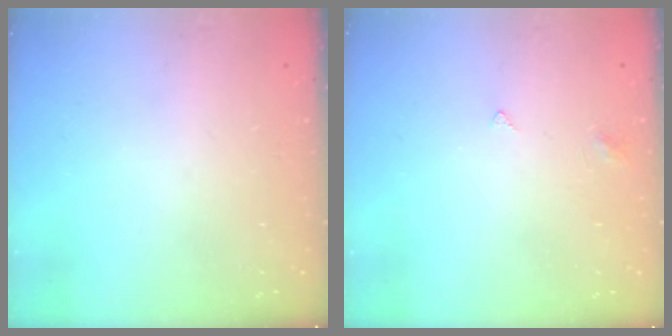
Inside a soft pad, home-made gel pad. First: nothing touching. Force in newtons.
{"total": 2.5, "press": 2.4, "slide": 0.4}